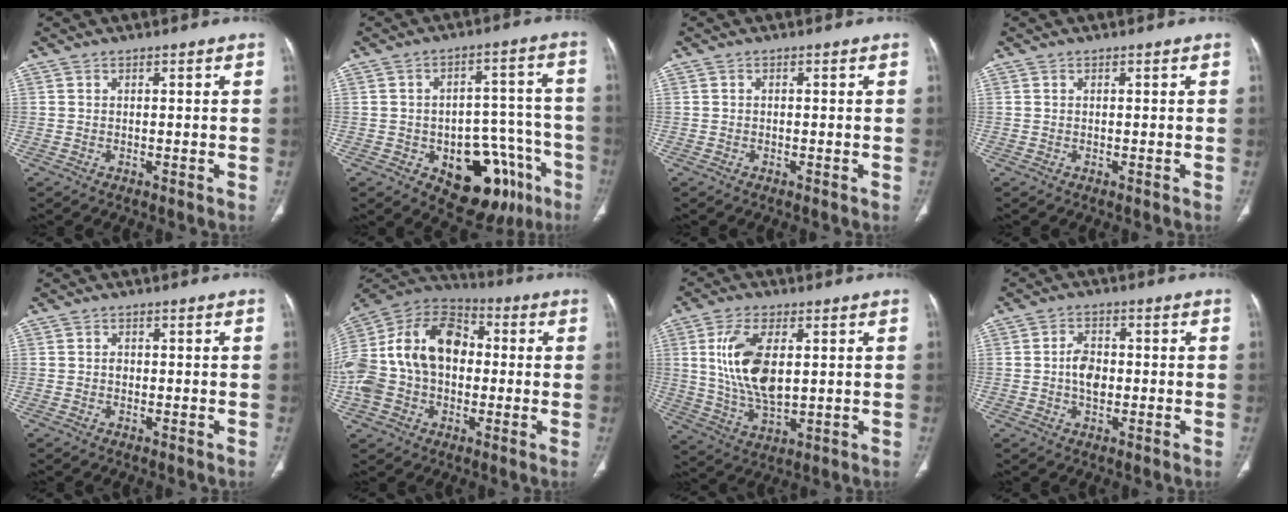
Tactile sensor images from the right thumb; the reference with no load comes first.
{"total": 18.0, "force": [-8.2, 10.2, 12.3], "torque": [-0.106, 0.059, -0.098]}
{"total": 0.0}
{"total": 0.0}
{"total": 1.1, "force": [-0.1, 0.9, 0.6], "torque": [-0.006, 0.004, -0.003]}
{"total": 22.7, "force": [0.3, 15.9, 16.2], "torque": [-0.319, 0.040, 0.004]}
{"total": 13.8, "force": [2.7, 6.8, 11.7], "torque": [-0.232, -0.016, 0.060]}
{"total": 5.1, "force": [-0.3, 3.4, 3.8], "torque": [-0.059, 0.009, -0.009]}